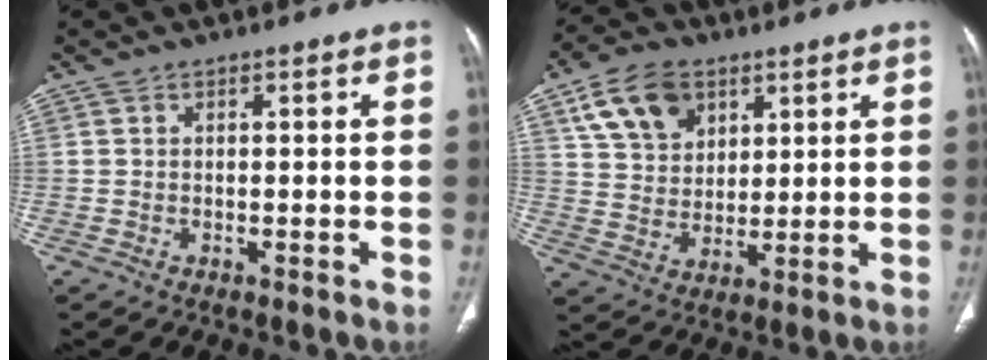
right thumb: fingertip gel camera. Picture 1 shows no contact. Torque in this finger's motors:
{"motor_torque": [-0.80, 1.23, 0.30, -0.26, 0.07]}